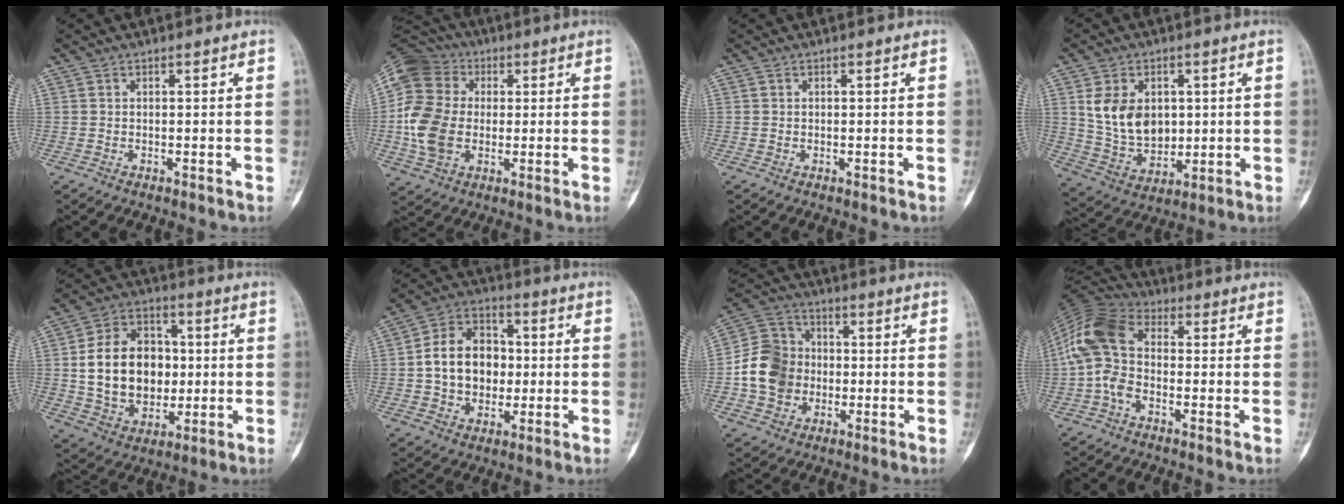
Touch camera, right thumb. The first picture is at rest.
{"total": 15.9, "force": [-0.1, 12.6, 9.7], "torque": [-0.188, 0.011, -0.005]}
{"total": 0.0}
{"total": 11.8, "force": [2.4, 8.7, 7.7], "torque": [-0.100, -0.016, 0.061]}
{"total": 17.5, "force": [0.7, 13.0, 11.6], "torque": [-0.159, 0.013, 0.019]}
{"total": 13.6, "force": [-0.1, 10.4, 8.7], "torque": [-0.108, 0.025, -0.005]}
{"total": 12.3, "force": [-1.6, 10.6, 5.9], "torque": [-0.091, 0.024, -0.037]}
{"total": 12.7, "force": [-1.3, 8.2, 9.6], "torque": [-0.198, 0.032, -0.038]}